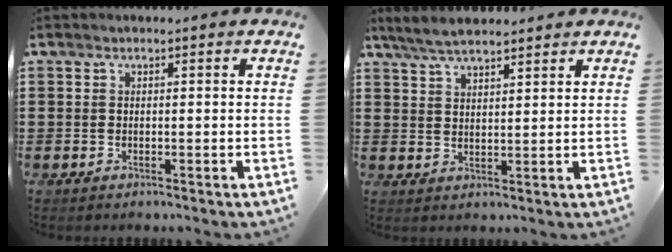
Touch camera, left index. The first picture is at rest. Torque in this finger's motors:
{"motor_torque": [0.45, 0.00, 0.17, 0.04]}